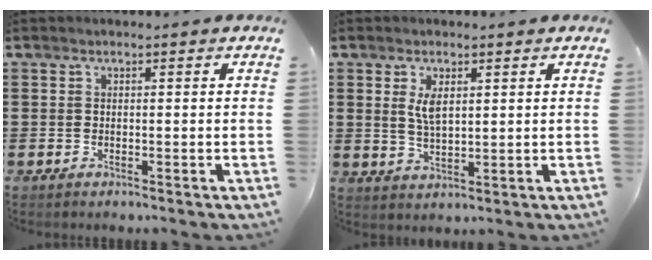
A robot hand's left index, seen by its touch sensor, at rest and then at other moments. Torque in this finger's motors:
{"motor_torque": [0.42, 0.79, 0.28, 0.07]}